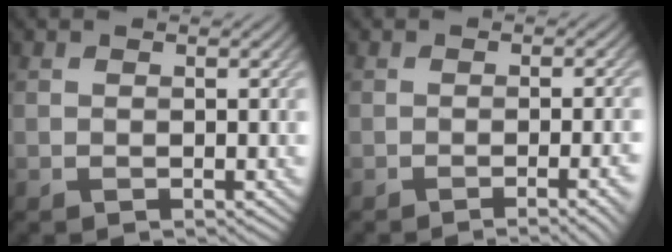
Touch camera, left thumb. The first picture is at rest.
{"total": 4.5, "force": [-1.9, 1.0, 4.0], "torque": [-0.046, 0.004, -0.025]}